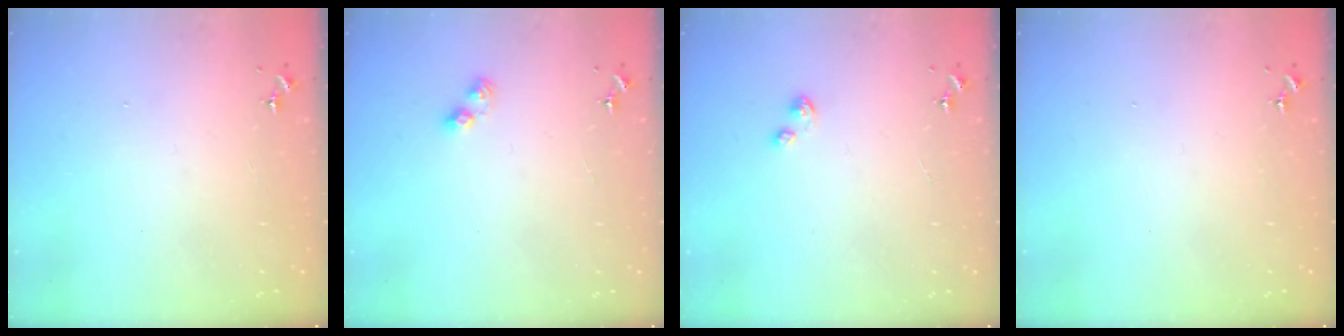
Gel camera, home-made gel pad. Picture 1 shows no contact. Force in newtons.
{"total": 4.3, "press": 4.3, "slide": 0.5}
{"total": 2.2, "press": 2.2, "slide": 0.3}
{"total": 0.0}